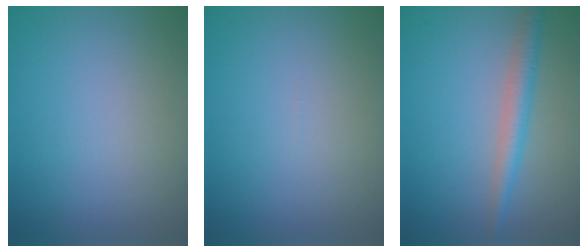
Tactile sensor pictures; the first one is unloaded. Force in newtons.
{"total": 0.0}
{"total": 2.9, "press": 2.9, "slide": 0.1}